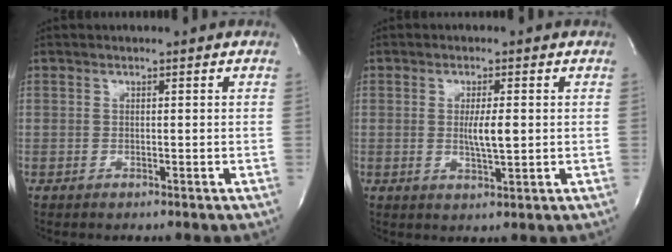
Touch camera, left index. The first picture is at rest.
{"total": 3.9, "force": [0.2, 0.6, 3.9], "torque": [-0.071, -0.005, 0.004]}